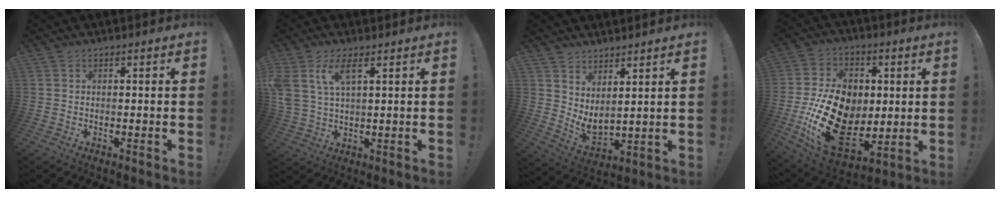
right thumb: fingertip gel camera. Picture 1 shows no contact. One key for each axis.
{"total": 8.0, "fx": 4.3, "fy": 3.2, "fz": 6.0, "tx": -0.129, "ty": -0.013, "tz": 0.078}
{"total": 5.2, "fx": 3.6, "fy": 2.1, "fz": 3.2, "tx": -0.058, "ty": -0.046, "tz": 0.074}
{"total": 26.2, "fx": -3.0, "fy": 18.2, "fz": 18.5, "tx": -0.364, "ty": 0.016, "tz": -0.020}